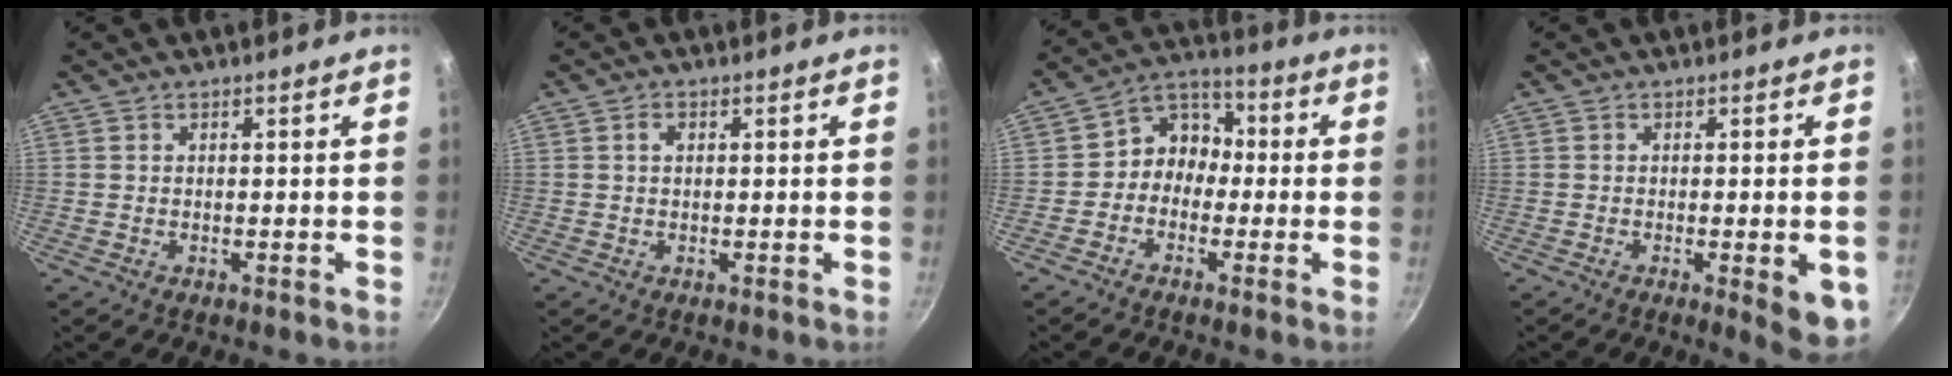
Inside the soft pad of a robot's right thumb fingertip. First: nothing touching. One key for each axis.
{"total": 1.5, "fx": 0.3, "fy": 1.1, "fz": 0.9, "tx": -0.014, "ty": 0.004, "tz": 0.004}
{"total": 7.5, "fx": -1.3, "fy": 6.4, "fz": 3.7, "tx": -0.020, "ty": 0.036, "tz": -0.043}
{"total": 7.1, "fx": -2.1, "fy": 1.7, "fz": 6.6, "tx": -0.069, "ty": -0.002, "tz": -0.022}